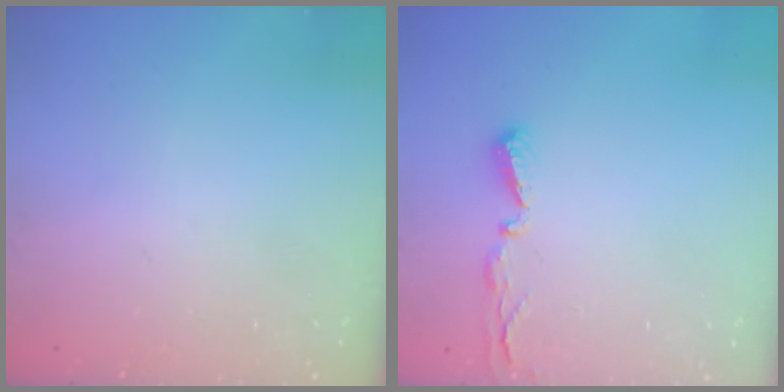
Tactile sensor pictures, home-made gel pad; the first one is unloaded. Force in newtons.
{"total": 4.0, "press": 4.0, "slide": 0.4}